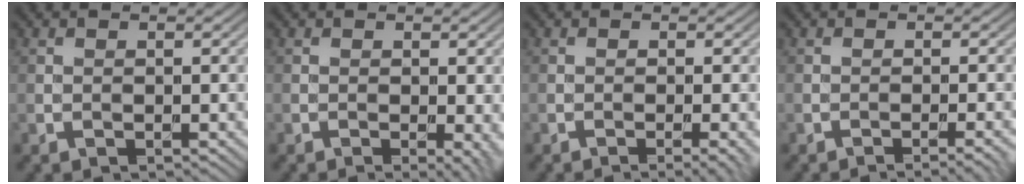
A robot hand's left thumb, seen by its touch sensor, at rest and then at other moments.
{"total": 2.6, "force": [-0.4, 0.5, 2.5], "torque": [-0.035, -0.006, -0.007]}
{"total": 2.5, "force": [-1.0, 0.4, 2.3], "torque": [-0.031, 0.003, -0.020]}
{"total": 2.8, "force": [-1.5, 0.4, 2.2], "torque": [-0.025, 0.006, -0.029]}